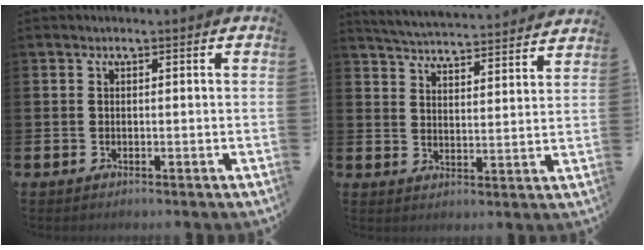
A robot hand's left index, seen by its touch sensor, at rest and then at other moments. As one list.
[{"total": 5.2, "force": [5.2, 0.1, 0.4], "torque": [-0.034, -0.040, 0.091]}]